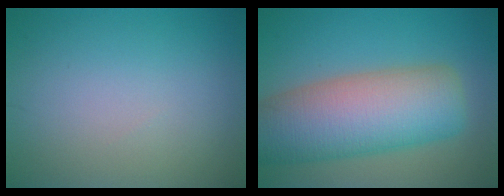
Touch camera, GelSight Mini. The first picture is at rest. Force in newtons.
{"total": 11.1, "press": 11.1, "slide": 0.7}